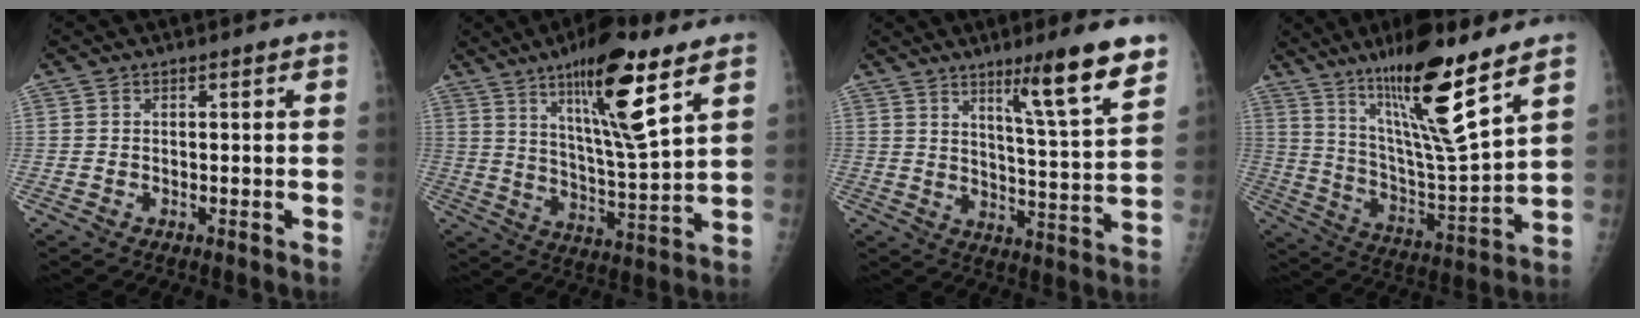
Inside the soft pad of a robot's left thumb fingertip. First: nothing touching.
{"total": 16.1, "force": [9.0, 2.5, 13.2], "torque": [-0.215, -0.056, 0.156]}
{"total": 13.0, "force": [8.6, 0.5, 9.8], "torque": [-0.131, -0.059, 0.131]}
{"total": 19.3, "force": [12.3, 2.0, 14.8], "torque": [-0.235, -0.075, 0.219]}